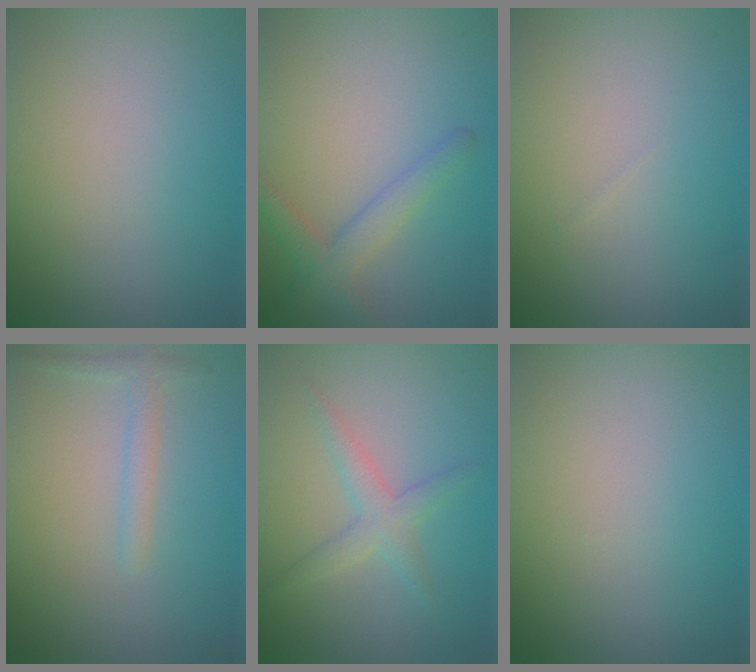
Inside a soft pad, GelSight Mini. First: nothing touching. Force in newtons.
{"total": 2.7, "press": 2.7, "slide": 0.2}
{"total": 0.0}
{"total": 1.4, "press": 1.4, "slide": 0.1}
{"total": 2.3, "press": 2.3, "slide": 0.1}
{"total": 0.0}